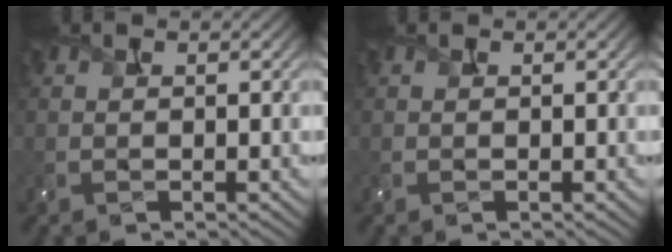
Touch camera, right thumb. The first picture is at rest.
{"total": 0.0}